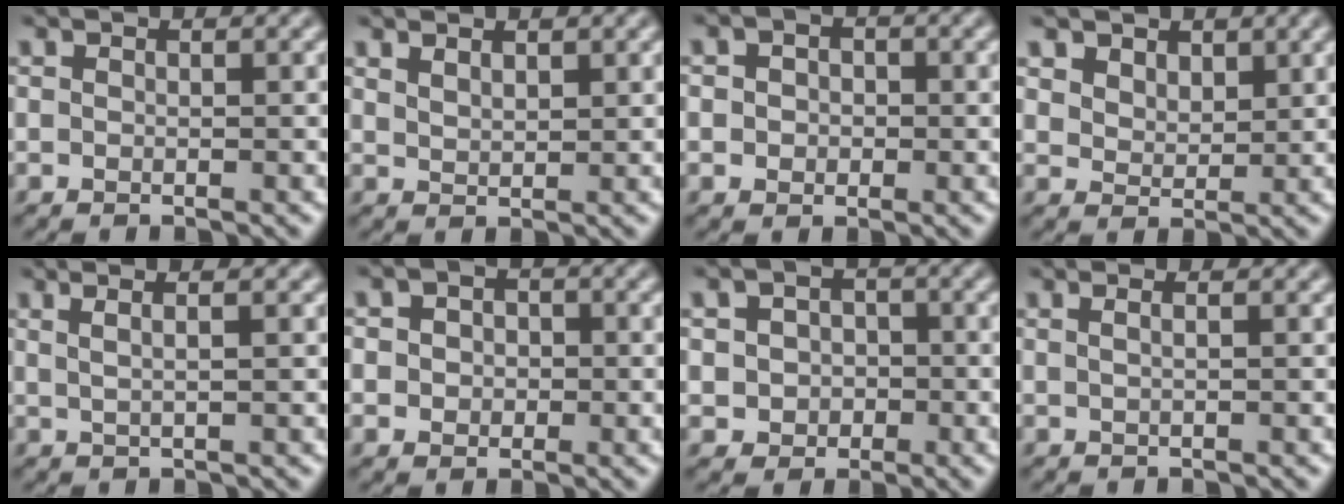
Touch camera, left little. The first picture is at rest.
{"total": 1.4, "force": [1.1, 0.5, 0.7], "torque": [-0.020, -0.001, 0.024]}
{"total": 3.4, "force": [0.5, 2.7, 2.0], "torque": [-0.025, 0.019, -0.022]}
{"total": 3.4, "force": [2.3, 2.1, 1.3], "torque": [-0.052, -0.012, 0.050]}
{"total": 3.2, "force": [1.6, 1.1, 2.5], "torque": [-0.018, 0.014, -0.003]}
{"total": 4.1, "force": [0.6, 3.3, 2.4], "torque": [-0.030, 0.023, -0.022]}
{"total": 3.7, "force": [-0.2, 3.2, 1.8], "torque": [-0.019, 0.016, -0.022]}
{"total": 0.7, "force": [0.3, 0.0, 0.7], "torque": [-0.013, 0.000, 0.002]}